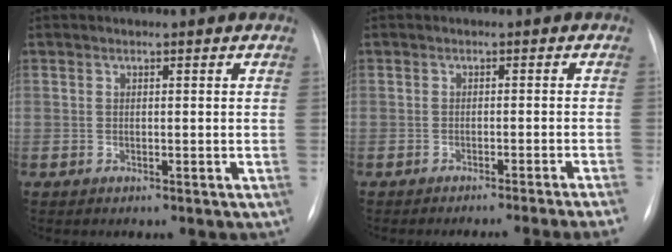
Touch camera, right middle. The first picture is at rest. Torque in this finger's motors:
{"motor_torque": [1.04, -1.10, 0.23, 0.07]}